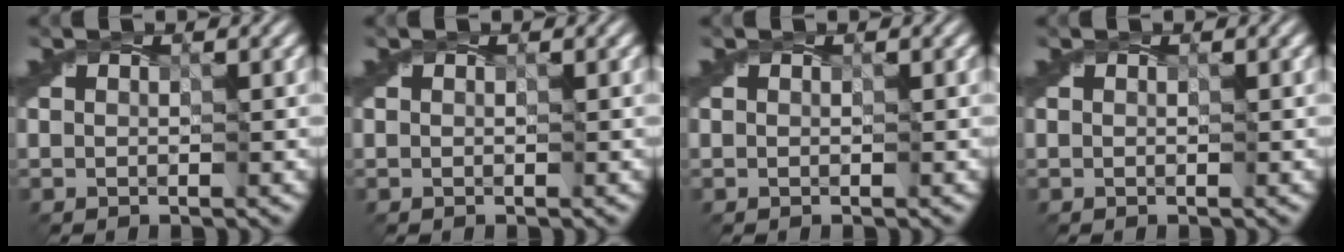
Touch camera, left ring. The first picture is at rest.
{"total": 0.0}
{"total": 0.0}
{"total": 0.0}